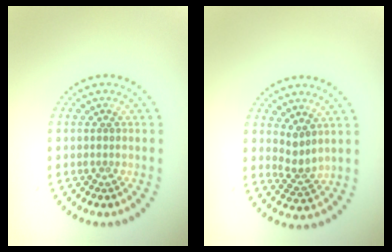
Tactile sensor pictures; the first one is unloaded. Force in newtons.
{"total": 1.8, "press": 1.3, "slide": 1.2}